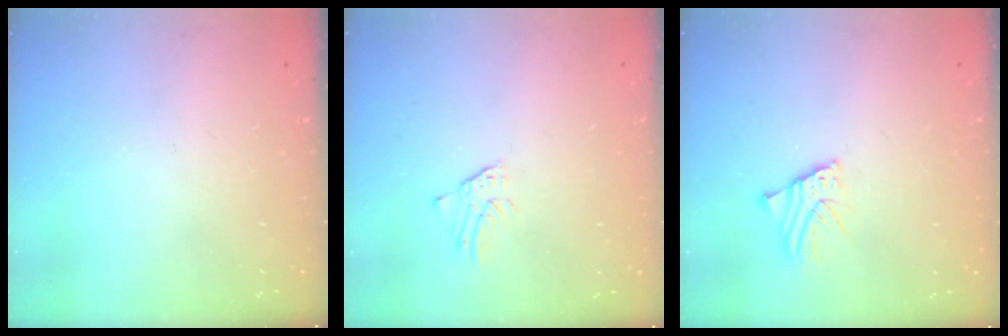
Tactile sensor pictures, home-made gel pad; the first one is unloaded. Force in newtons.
{"total": 1.2, "press": 1.2, "slide": 0.2}
{"total": 3.1, "press": 3.1, "slide": 0.4}